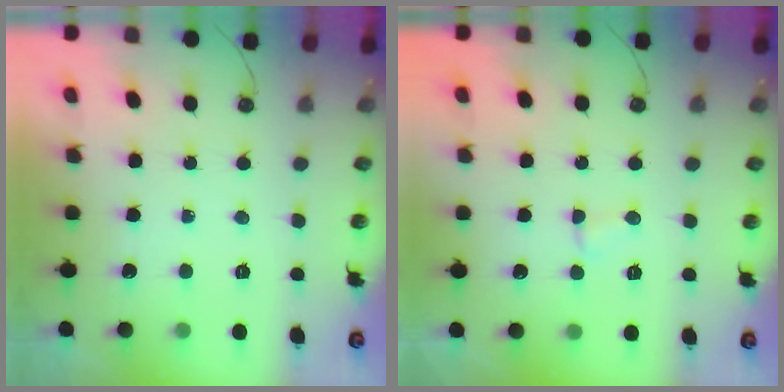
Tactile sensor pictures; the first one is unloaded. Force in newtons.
{"total": 2.6, "press": 2.6, "slide": 0.2}